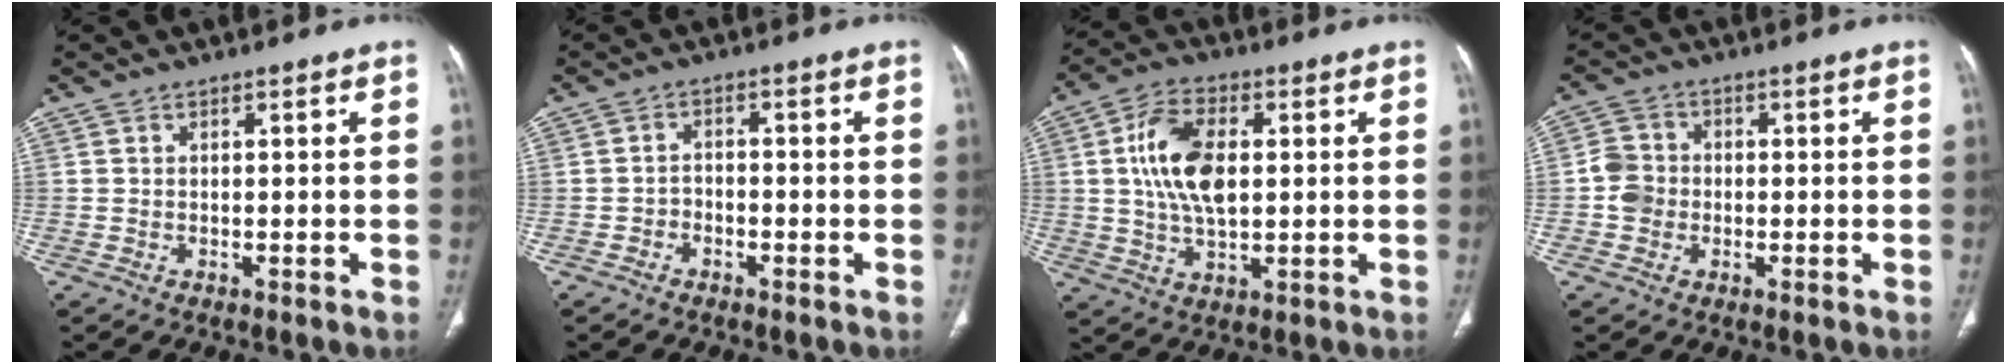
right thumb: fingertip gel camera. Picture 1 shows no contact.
{"total": 2.2, "force": [-1.2, 1.6, 0.7], "torque": [-0.004, 0.016, -0.024]}
{"total": 12.0, "force": [1.8, 6.7, 9.8], "torque": [-0.180, 0.000, 0.033]}
{"total": 4.6, "force": [-0.6, 4.2, 1.9], "torque": [-0.022, 0.009, -0.018]}